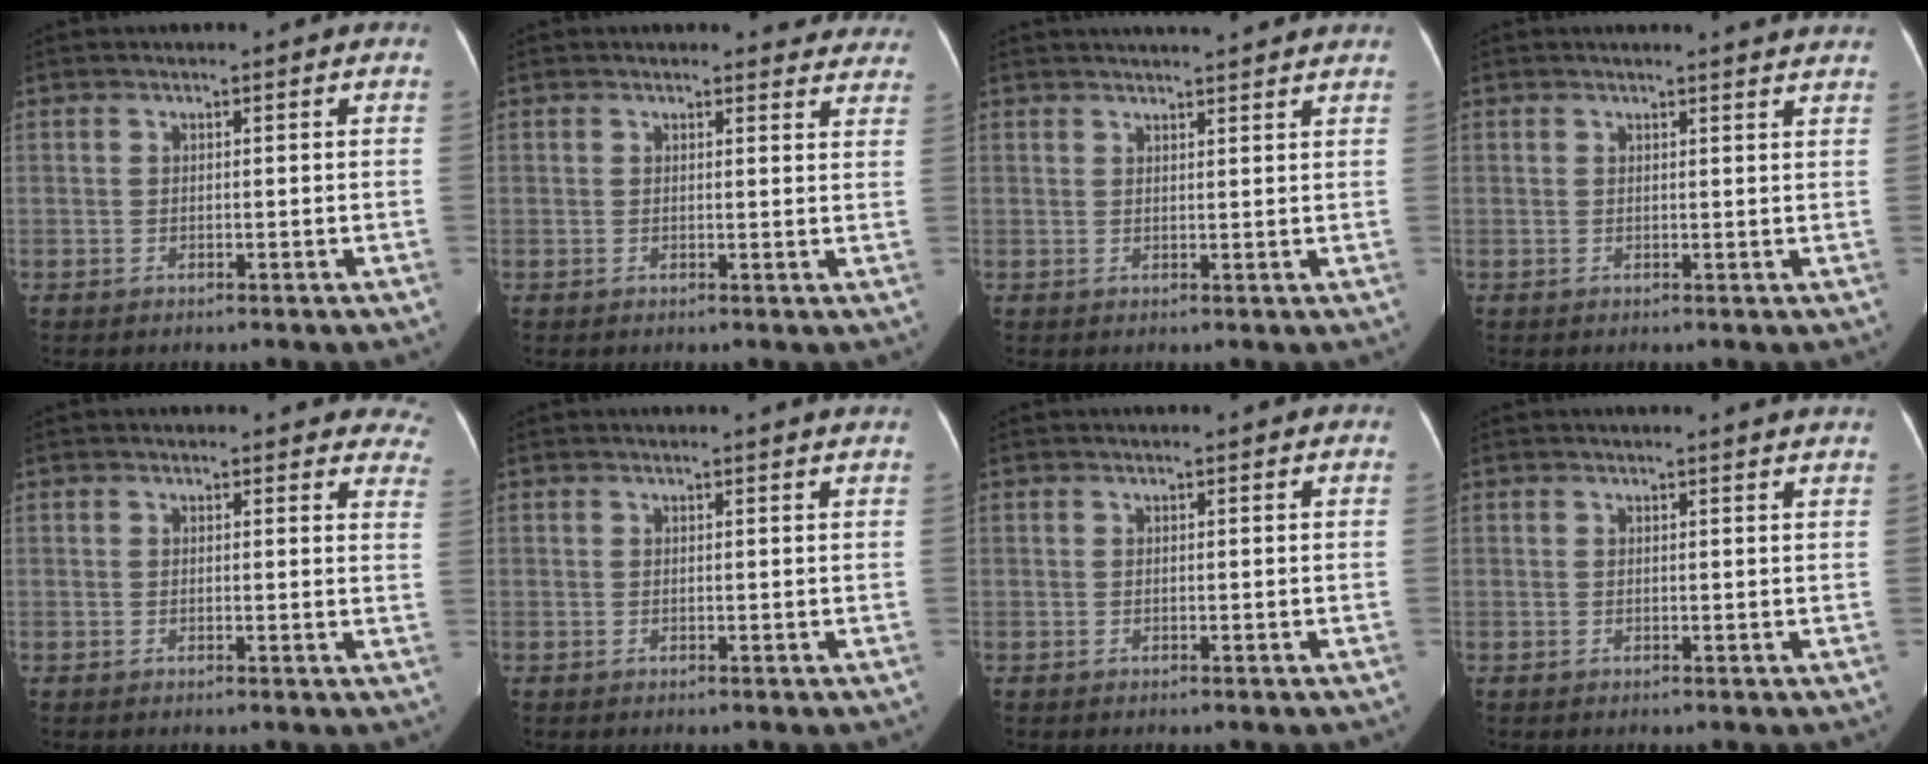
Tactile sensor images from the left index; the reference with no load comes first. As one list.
[{"total": 7.1, "force": [6.8, 2.0, 0.5], "torque": [0.030, -0.015, 0.042]}, {"total": 8.8, "force": [8.1, 0.4, 3.4], "torque": [-0.047, 0.026, 0.093]}, {"total": 4.7, "force": [4.5, -0.2, 1.2], "torque": [-0.016, -0.004, 0.034]}, {"total": 12.0, "force": [11.3, 3.4, 2.2], "torque": [0.023, -0.044, 0.085]}, {"total": 2.1, "force": [2.0, -0.4, 0.5], "torque": [-0.013, -0.004, 0.018]}, {"total": 0.9, "force": [0.9, 0.1, 0.3], "torque": [-0.010, 0.005, 0.010]}, {"total": 3.6, "force": [3.4, -0.3, 1.1], "torque": [-0.016, -0.001, 0.027]}]